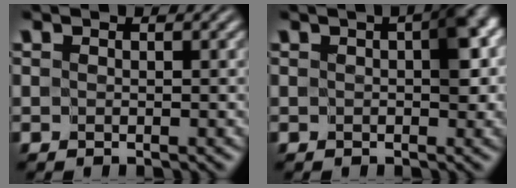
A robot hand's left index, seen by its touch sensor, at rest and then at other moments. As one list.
[{"total": 3.6, "force": [0.3, 1.9, 3.1], "torque": [-0.034, 0.006, -0.002]}]